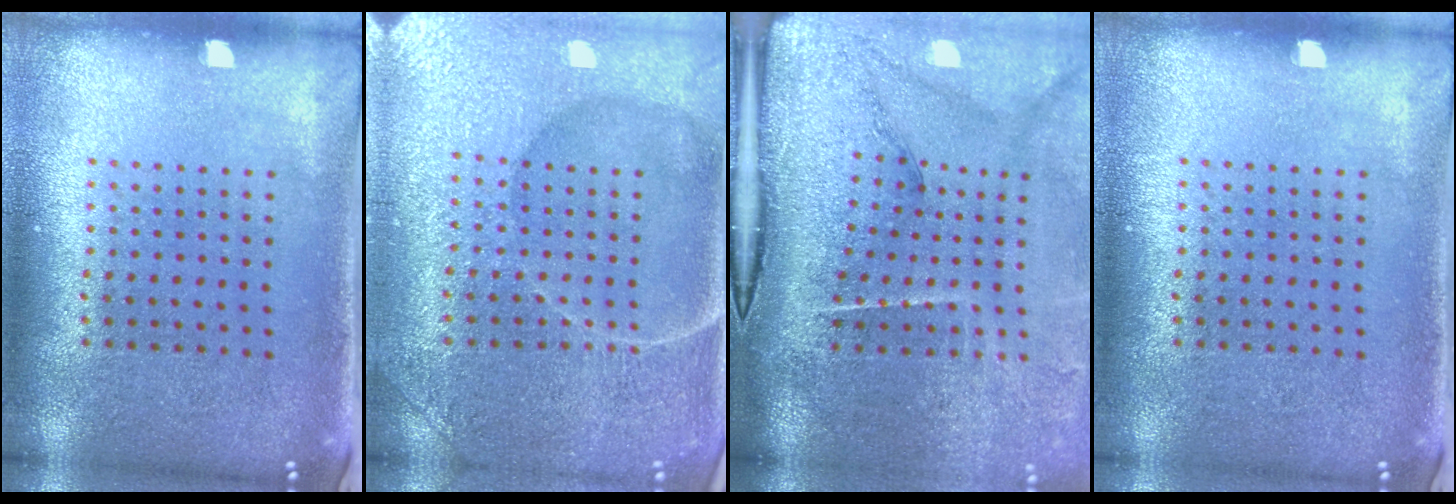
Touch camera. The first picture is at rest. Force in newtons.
{"total": 4.4, "press": 4.3, "slide": 0.8}
{"total": 4.7, "press": 3.7, "slide": 2.9}
{"total": 0.0}